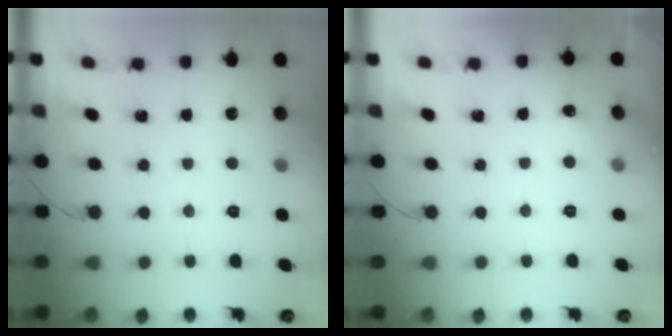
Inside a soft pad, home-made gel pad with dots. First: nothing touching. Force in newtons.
{"total": 3.6, "press": 3.4, "slide": 1.0}